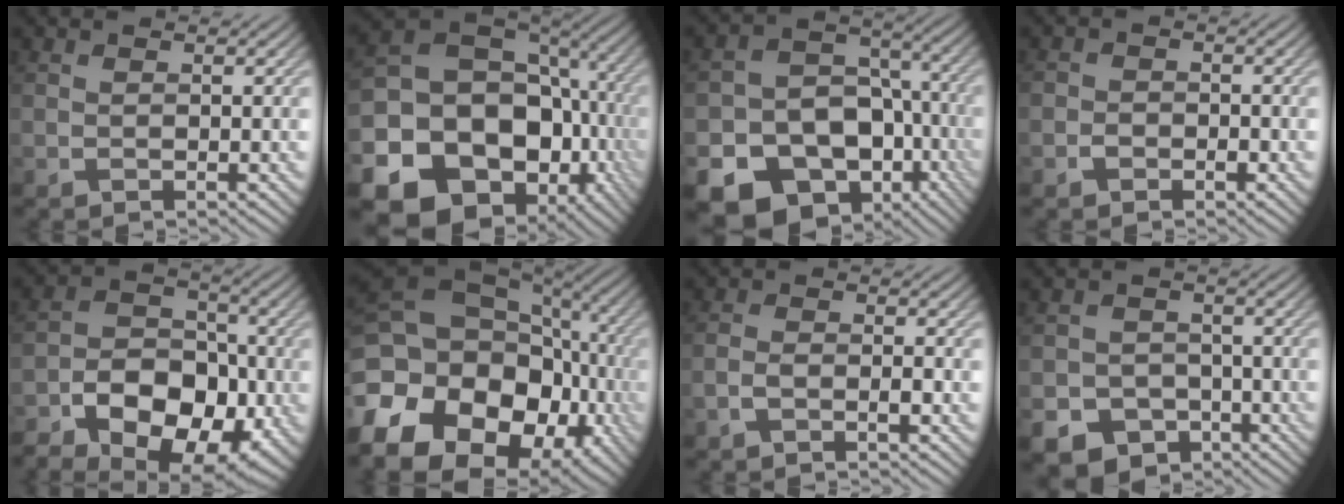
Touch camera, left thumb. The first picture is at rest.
{"total": 23.9, "force": [-9.0, 19.6, 10.3], "torque": [-0.226, -0.048, -0.146]}
{"total": 19.8, "force": [-10.1, 15.1, 7.8], "torque": [-0.147, -0.055, -0.136]}
{"total": 1.7, "force": [-0.9, 1.3, 0.7], "torque": [-0.004, 0.002, -0.022]}
{"total": 14.8, "force": [-7.1, 9.9, 8.4], "torque": [-0.141, -0.018, -0.119]}
{"total": 20.8, "force": [-7.5, 15.5, 11.7], "torque": [-0.260, -0.038, -0.101]}
{"total": 2.3, "force": [-1.3, 0.8, 1.7], "torque": [-0.037, 0.004, -0.032]}
{"total": 8.6, "force": [-5.1, 6.5, 2.2], "torque": [-0.043, -0.024, -0.092]}